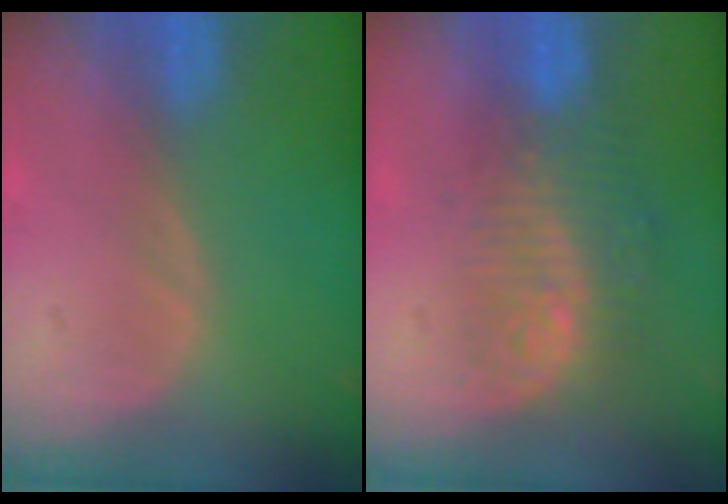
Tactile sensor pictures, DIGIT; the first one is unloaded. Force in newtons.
{"total": 9.9, "press": 8.3, "slide": 5.3}